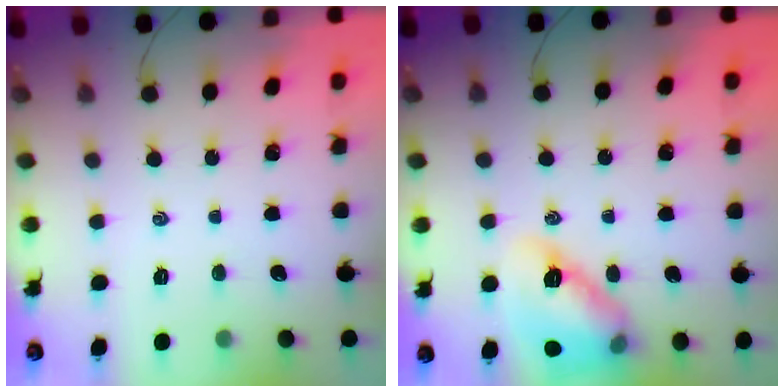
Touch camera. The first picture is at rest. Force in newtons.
{"total": 14.4, "press": 13.8, "slide": 4.1}